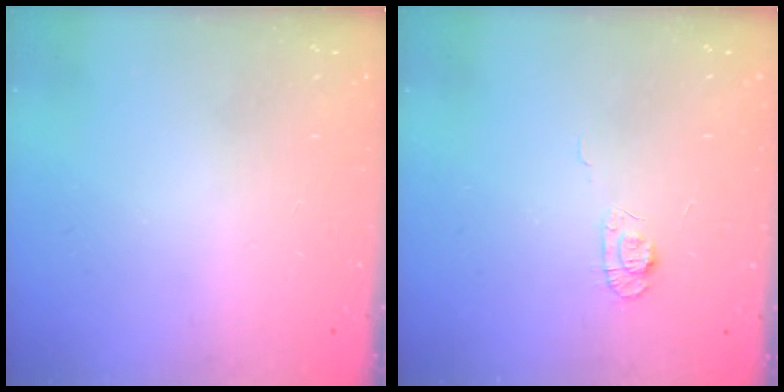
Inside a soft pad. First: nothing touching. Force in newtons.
{"total": 5.6, "press": 5.6, "slide": 0.7}